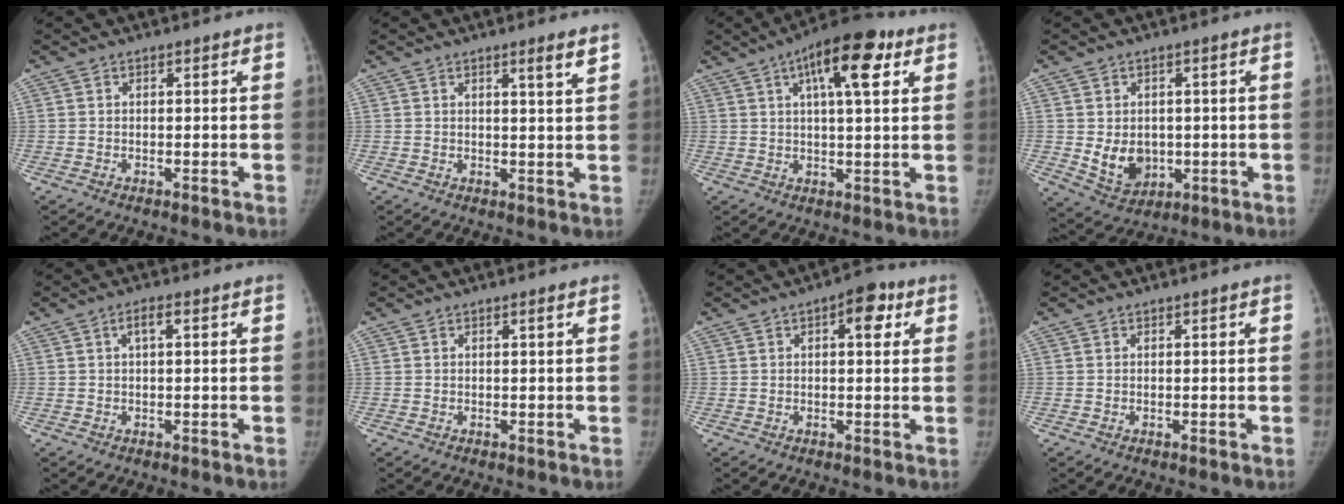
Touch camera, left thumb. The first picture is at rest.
{"total": 3.1, "force": [2.0, -0.1, 2.3], "torque": [-0.034, -0.017, 0.030]}
{"total": 13.3, "force": [5.7, 4.4, 11.1], "torque": [-0.151, 0.002, 0.080]}
{"total": 7.8, "force": [-0.5, 6.3, 4.7], "torque": [-0.049, -0.010, 0.013]}
{"total": 2.2, "force": [0.6, 0.7, 2.0], "torque": [-0.039, 0.008, 0.010]}
{"total": 0.6, "force": [0.2, -0.1, 0.5], "torque": [-0.011, 0.000, 0.004]}
{"total": 5.6, "force": [2.1, 2.6, 4.5], "torque": [-0.043, 0.002, 0.021]}
{"total": 0.0}